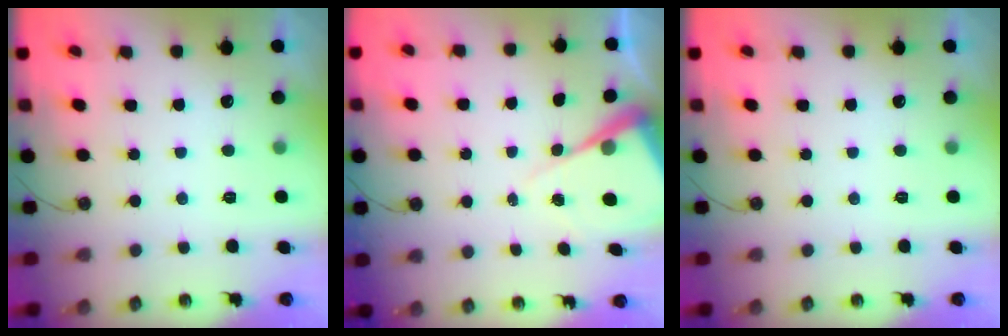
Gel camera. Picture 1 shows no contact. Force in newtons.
{"total": 7.8, "press": 7.8, "slide": 0.5}
{"total": 0.0}